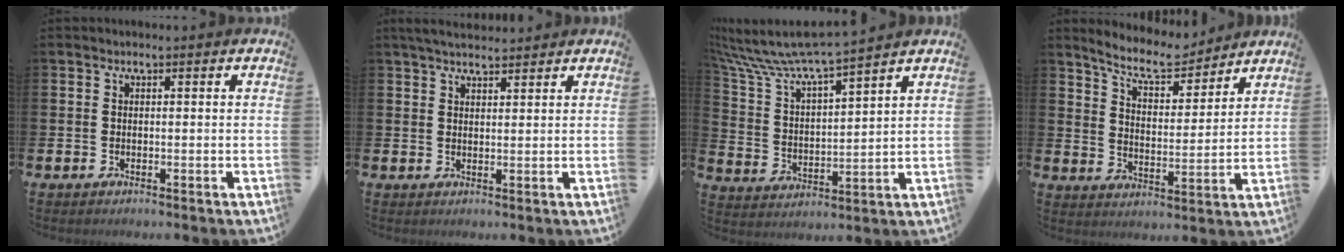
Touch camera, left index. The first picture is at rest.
{"total": 3.5, "force": [3.2, 0.7, 1.0], "torque": [-0.025, -0.008, 0.059]}
{"total": 8.3, "force": [7.9, 0.6, 2.7], "torque": [-0.099, -0.056, 0.131]}
{"total": 7.7, "force": [7.2, 1.7, 2.2], "torque": [-0.059, -0.043, 0.124]}